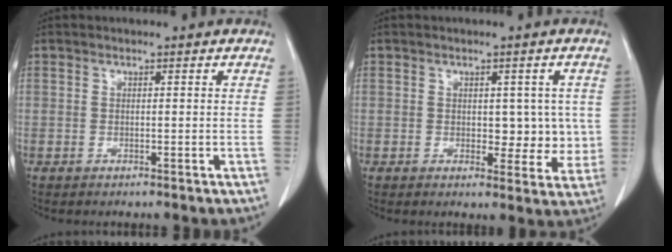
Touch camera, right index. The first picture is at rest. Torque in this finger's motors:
{"motor_torque": [0.16, 0.08, 0.02, 0.01]}